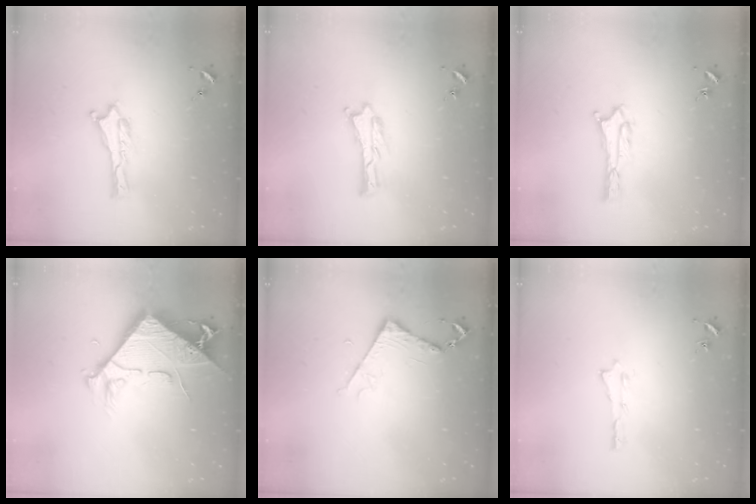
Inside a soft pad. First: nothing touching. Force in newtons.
{"total": 0.0}
{"total": 1.7, "press": 1.7, "slide": 0.3}
{"total": 6.8, "press": 6.8, "slide": 0.9}
{"total": 4.4, "press": 4.4, "slide": 0.5}
{"total": 0.0}